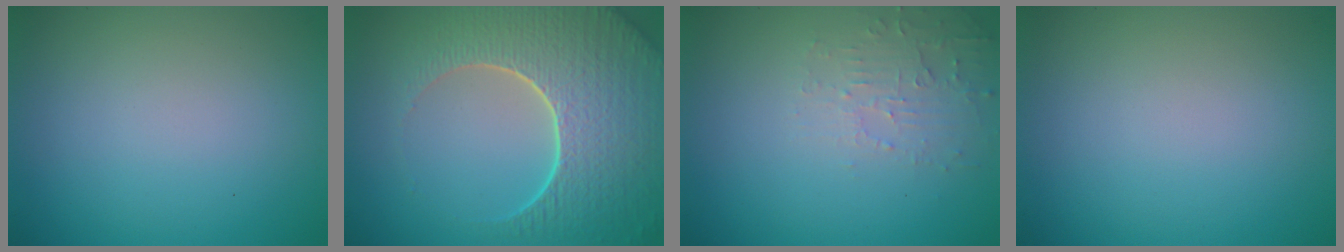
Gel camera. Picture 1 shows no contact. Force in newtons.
{"total": 8.8, "press": 6.3, "slide": 6.2}
{"total": 2.4, "press": 2.3, "slide": 0.6}
{"total": 0.0}